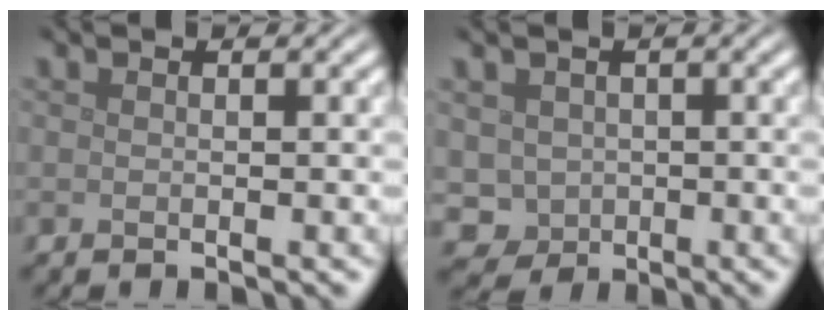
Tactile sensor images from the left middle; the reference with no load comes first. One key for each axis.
{"total": 2.5, "fx": 0.0, "fy": 2.4, "fz": 0.7, "tx": -0.013, "ty": -0.005, "tz": 0.004}